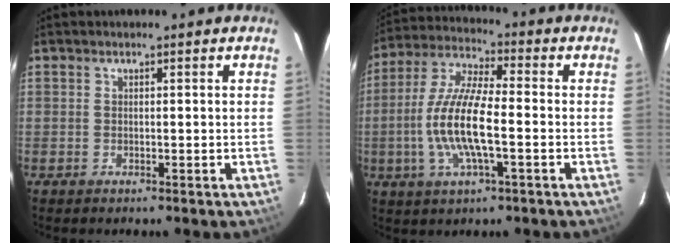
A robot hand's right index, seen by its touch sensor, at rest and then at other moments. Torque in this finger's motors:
{"motor_torque": [1.97, -0.17, 1.05, 0.21]}